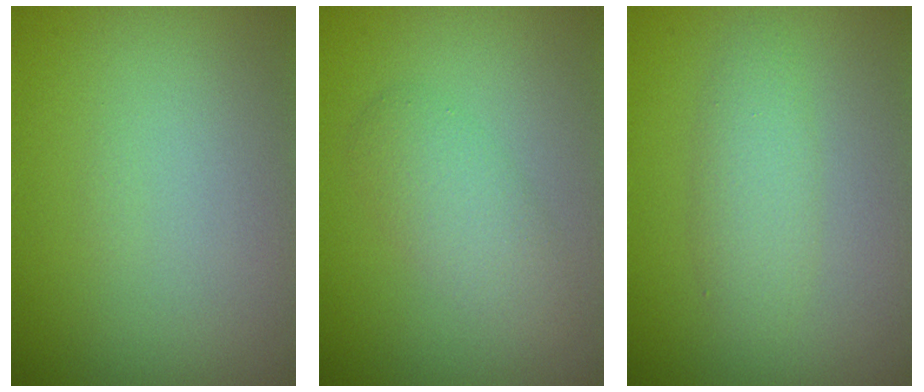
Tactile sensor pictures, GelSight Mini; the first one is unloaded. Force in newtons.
{"total": 2.6, "press": 2.6, "slide": 0.2}
{"total": 2.3, "press": 2.3, "slide": 0.1}